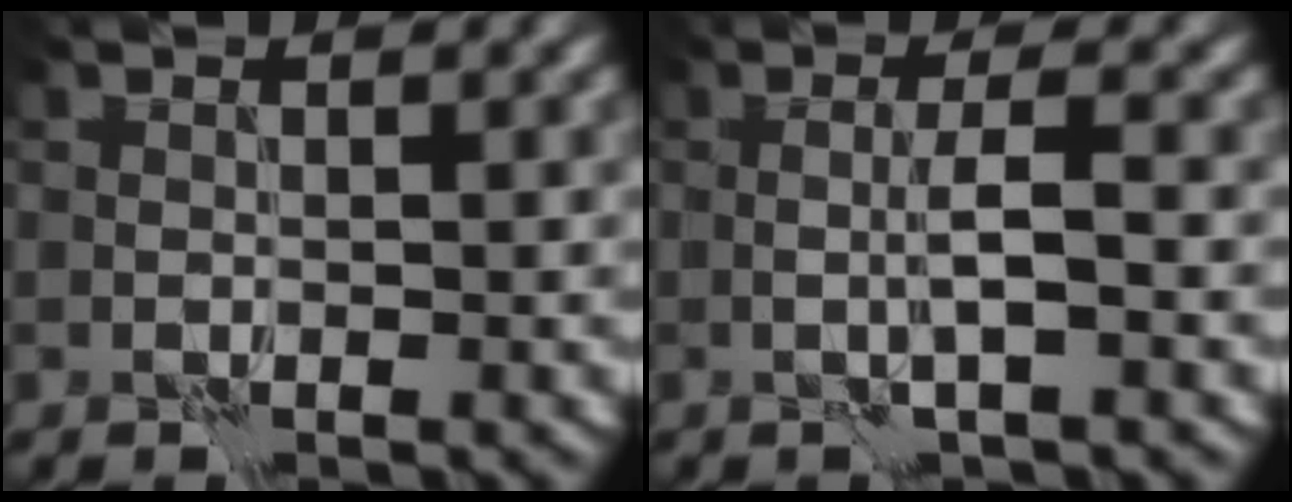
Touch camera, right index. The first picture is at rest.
{"total": 2.3, "force": [-0.1, 0.0, 2.3], "torque": [-0.044, 0.004, -0.006]}